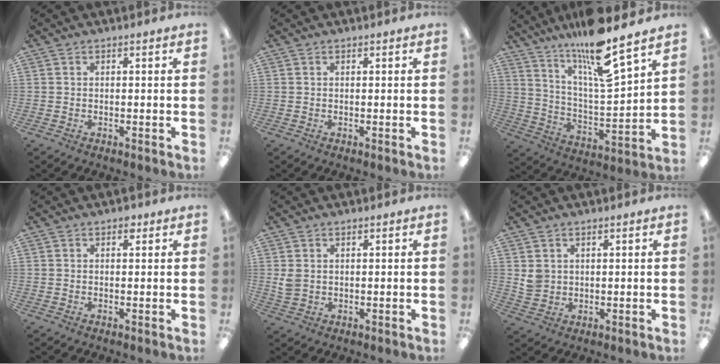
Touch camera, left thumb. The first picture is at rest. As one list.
[{"total": 0.0}, {"total": 15.0, "force": [12.4, 1.4, 8.3], "torque": [-0.152, -0.090, 0.204]}, {"total": 1.5, "force": [0.8, 0.9, 0.8], "torque": [-0.001, -0.004, 0.011]}, {"total": 2.8, "force": [0.9, 2.3, 1.4], "torque": [-0.020, 0.000, 0.016]}, {"total": 3.6, "force": [1.4, 3.3, 0.9], "torque": [-0.015, 0.002, 0.025]}]